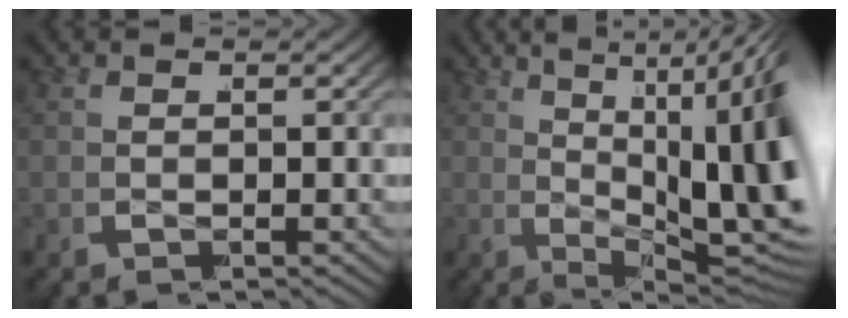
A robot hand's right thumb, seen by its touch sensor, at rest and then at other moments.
{"total": 13.1, "force": [-1.2, 7.3, 10.9], "torque": [-0.167, -0.030, -0.009]}